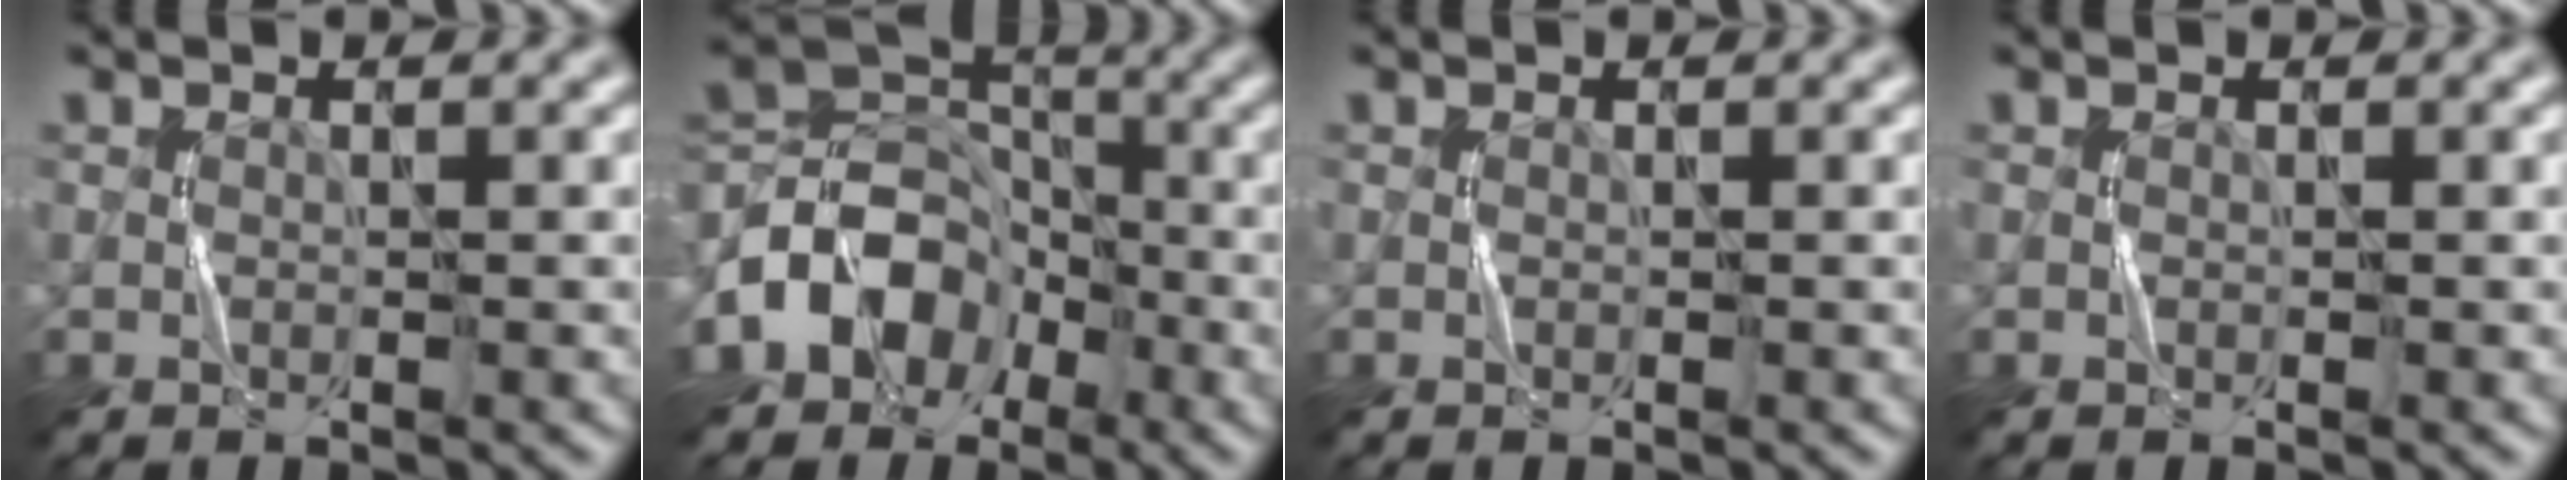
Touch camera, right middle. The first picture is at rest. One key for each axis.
{"total": 6.8, "fx": -3.2, "fy": 5.1, "fz": 3.0, "tx": -0.036, "ty": 0.012, "tz": -0.070}
{"total": 0.0}
{"total": 0.0}